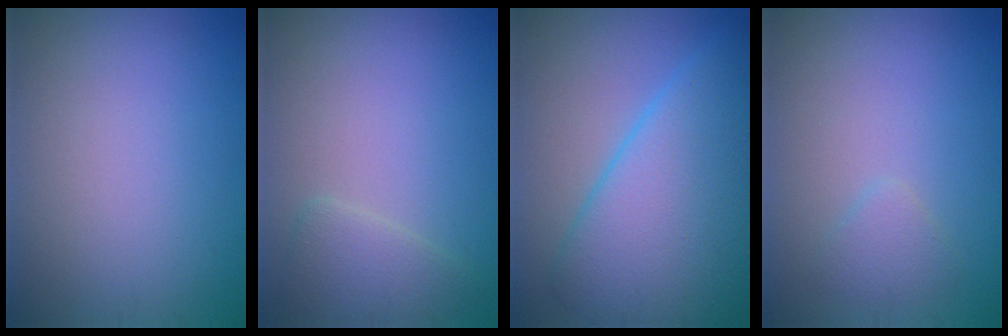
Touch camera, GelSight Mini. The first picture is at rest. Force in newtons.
{"total": 2.2, "press": 2.1, "slide": 0.3}
{"total": 10.1, "press": 10.1, "slide": 0.5}
{"total": 1.2, "press": 1.2, "slide": 0.1}